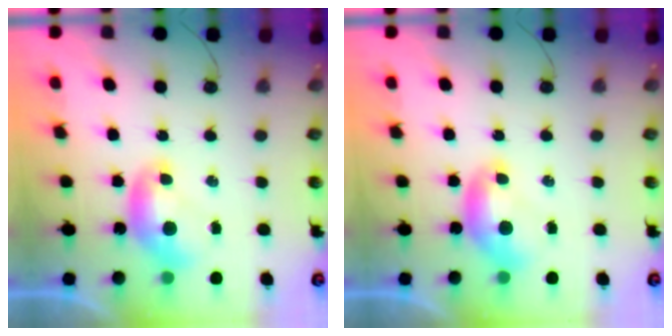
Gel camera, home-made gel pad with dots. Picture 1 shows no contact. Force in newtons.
{"total": 0.0}